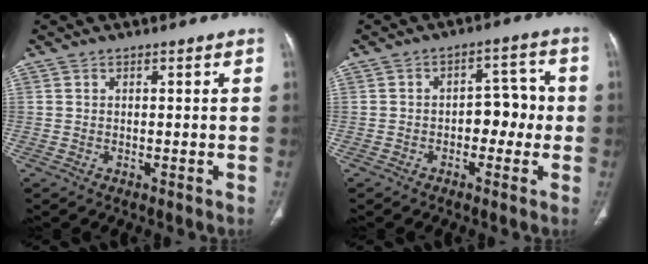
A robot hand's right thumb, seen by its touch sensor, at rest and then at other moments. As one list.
[{"total": 6.5, "force": [-1.2, 4.3, 4.8], "torque": [-0.033, 0.032, -0.024]}]